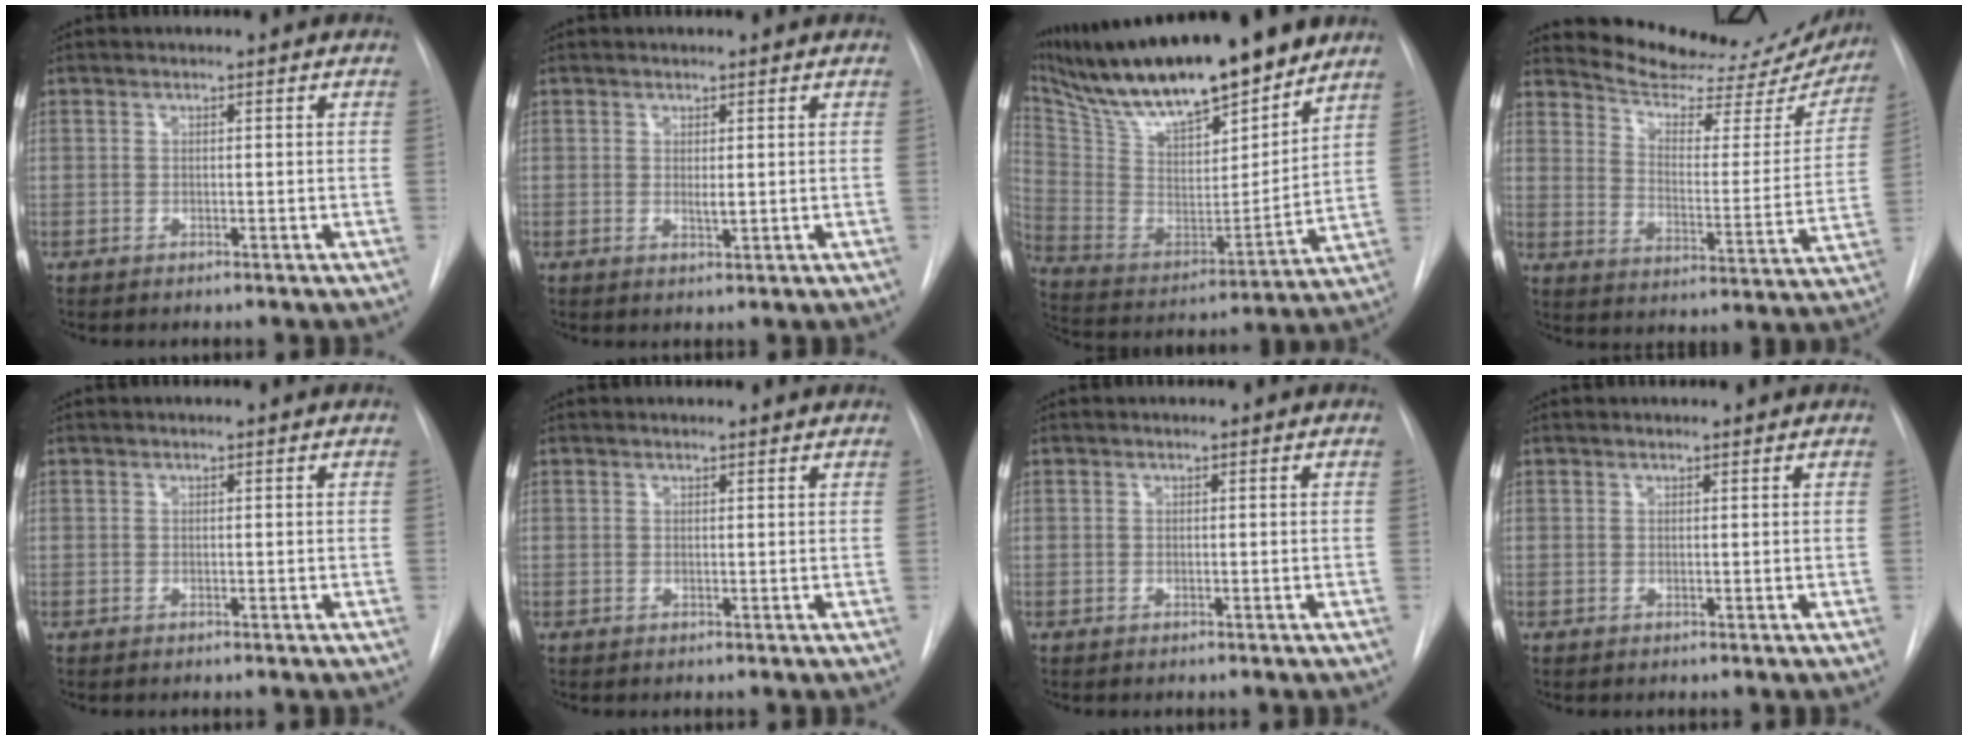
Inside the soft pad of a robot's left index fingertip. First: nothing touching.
{"total": 1.2, "force": [0.3, 0.3, 1.1], "torque": [-0.019, -0.003, 0.008]}
{"total": 24.9, "force": [20.4, 5.0, 13.4], "torque": [-0.243, -0.007, 0.339]}
{"total": 22.0, "force": [20.8, 4.6, 5.6], "torque": [-0.068, -0.065, 0.264]}
{"total": 0.0}
{"total": 2.6, "force": [2.5, 0.4, 0.4], "torque": [-0.010, 0.015, 0.027]}
{"total": 0.0}
{"total": 1.8, "force": [1.7, 0.2, 0.3], "torque": [-0.009, 0.014, 0.021]}